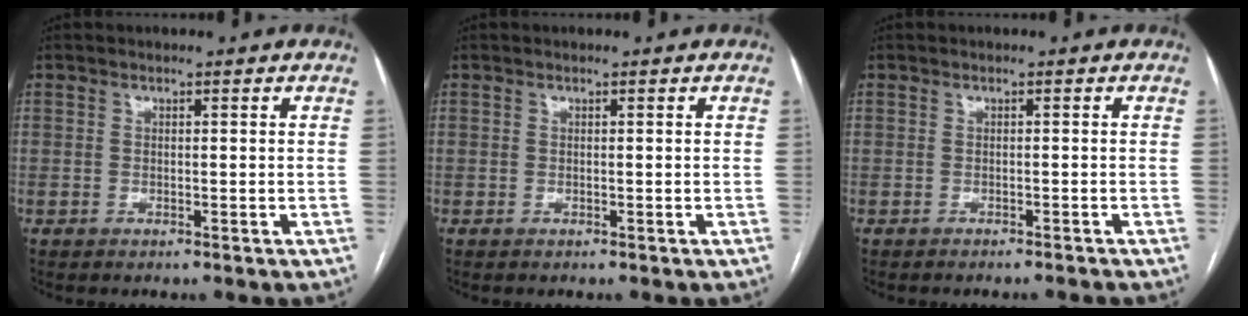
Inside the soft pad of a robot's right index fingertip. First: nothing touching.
{"total": 0.0}
{"total": 2.3, "force": [-2.2, -0.1, 0.6], "torque": [-0.006, -0.003, -0.029]}